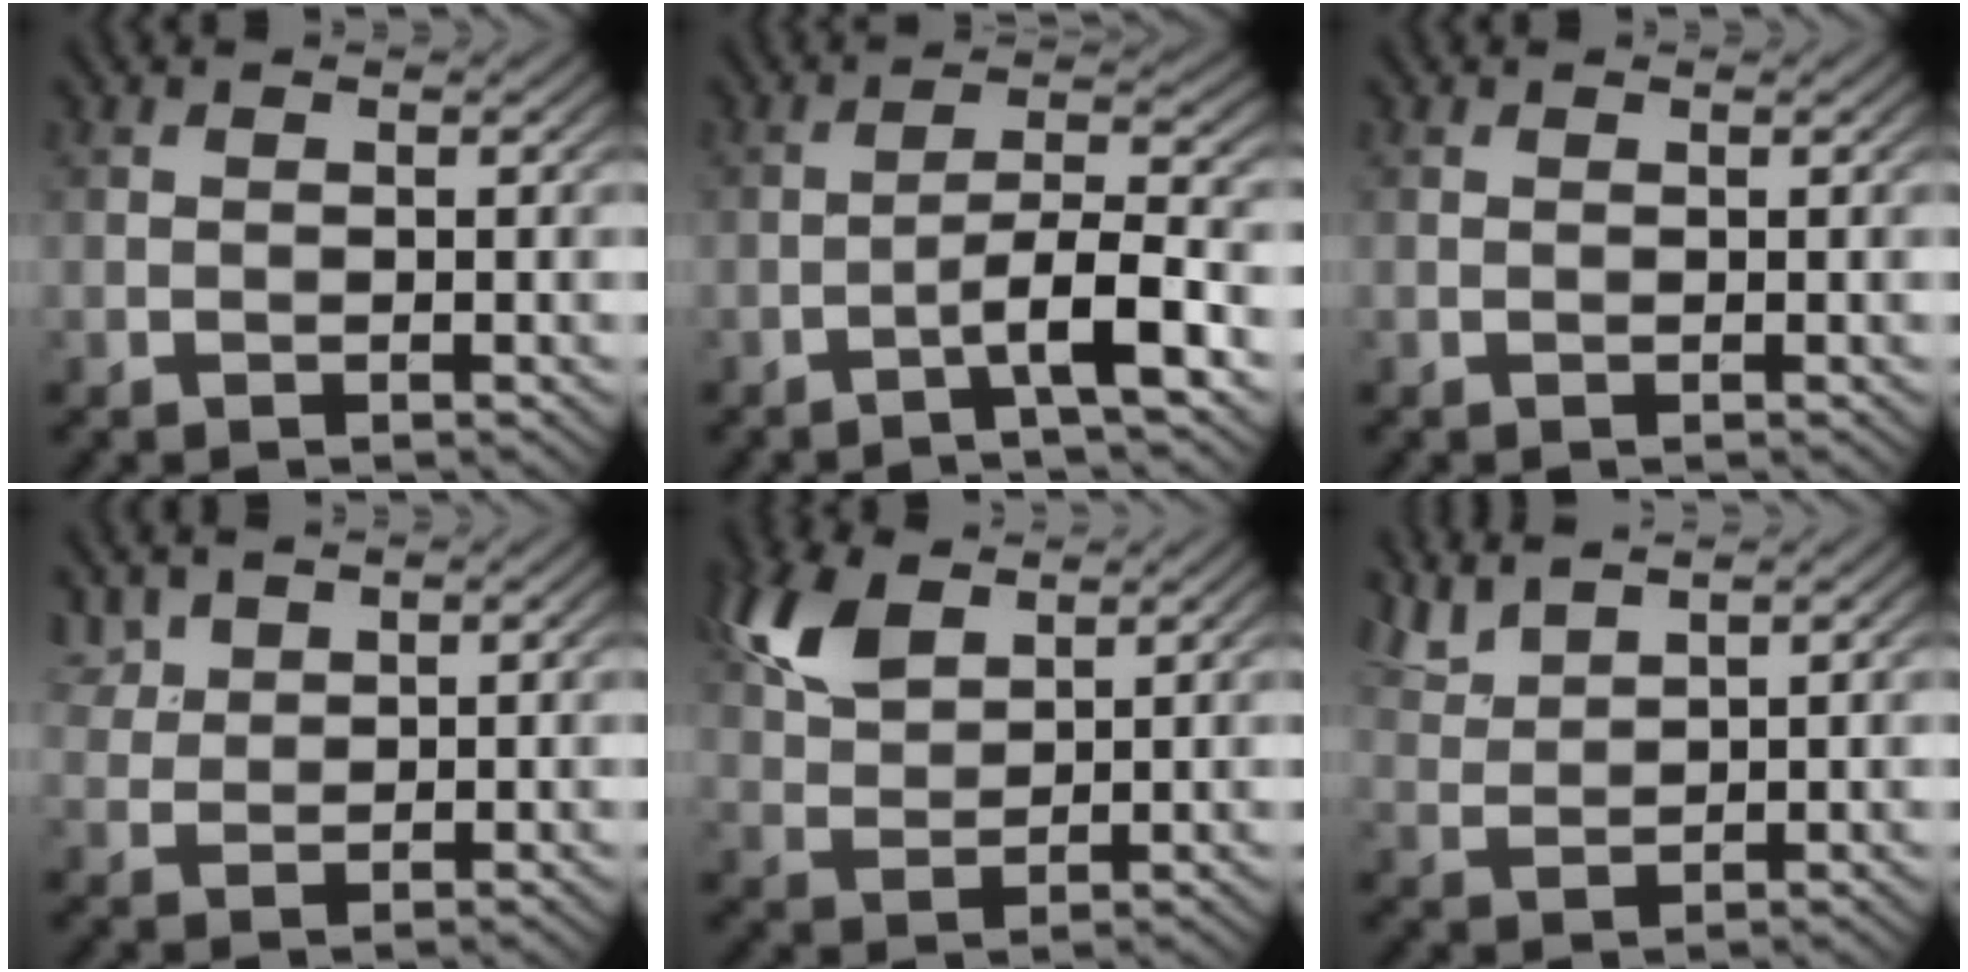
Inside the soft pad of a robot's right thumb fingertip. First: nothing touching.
{"total": 6.4, "force": [-3.3, 0.8, 5.4], "torque": [-0.087, 0.017, -0.070]}
{"total": 0.0}
{"total": 3.3, "force": [2.4, 1.8, 1.4], "torque": [-0.039, 0.004, 0.055]}
{"total": 7.4, "force": [4.2, 3.8, 4.8], "torque": [-0.127, 0.012, 0.088]}
{"total": 4.1, "force": [3.7, 0.6, 1.8], "torque": [-0.048, 0.007, 0.081]}